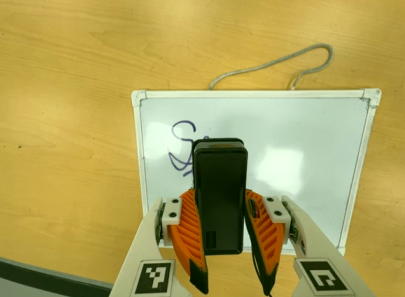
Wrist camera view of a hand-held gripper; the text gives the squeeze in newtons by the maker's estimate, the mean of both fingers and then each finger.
{"total": 8.9, "left": 7.4, "right": 10.4}